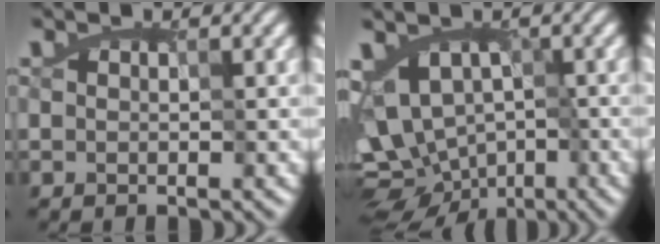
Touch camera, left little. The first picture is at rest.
{"total": 8.9, "force": [-3.4, 6.6, 4.7], "torque": [-0.062, 0.000, -0.040]}